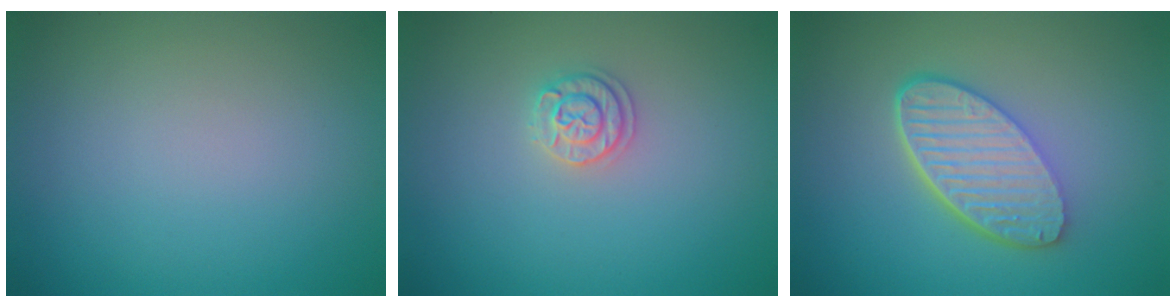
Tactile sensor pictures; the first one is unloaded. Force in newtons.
{"total": 1.8, "press": 1.7, "slide": 0.3}
{"total": 6.0, "press": 4.4, "slide": 4.1}